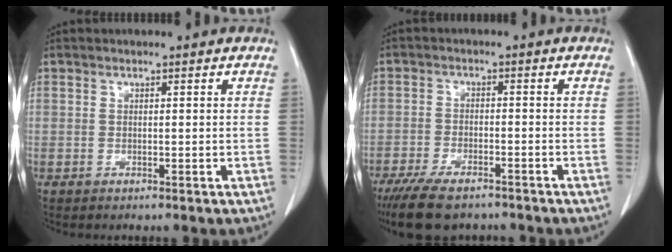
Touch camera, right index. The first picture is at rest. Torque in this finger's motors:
{"motor_torque": [0.97, -0.93, 0.23, 0.12]}